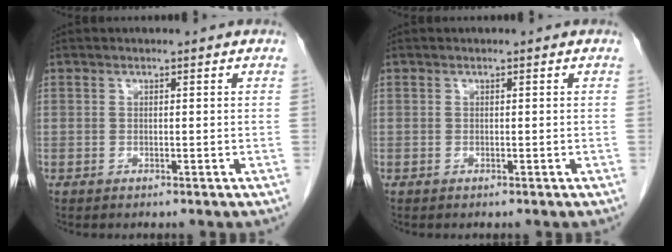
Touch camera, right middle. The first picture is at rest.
{"total": 0.0}